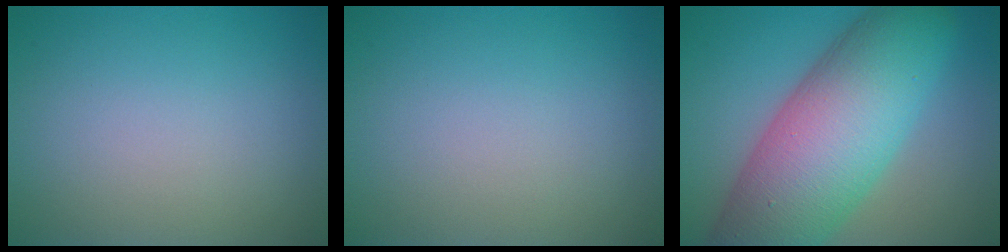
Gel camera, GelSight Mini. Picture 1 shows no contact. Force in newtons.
{"total": 0.0}
{"total": 13.7, "press": 13.7, "slide": 0.4}